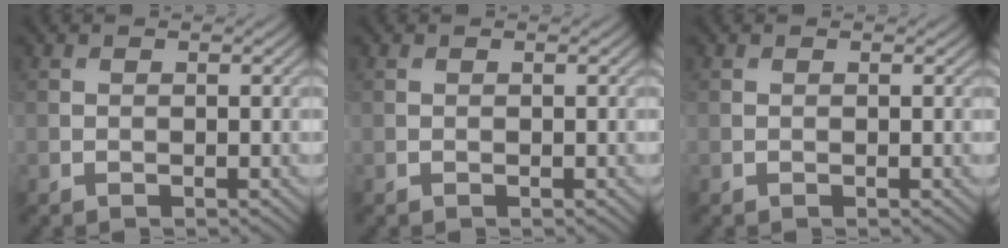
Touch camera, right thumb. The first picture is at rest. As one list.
[{"total": 0.0}, {"total": 0.0}]